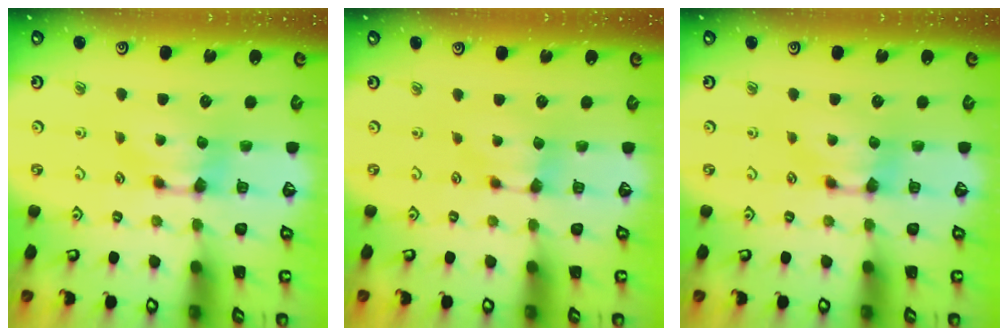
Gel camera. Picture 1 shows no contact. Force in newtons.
{"total": 0.6, "press": 0.6, "slide": 0.3}
{"total": 0.0}